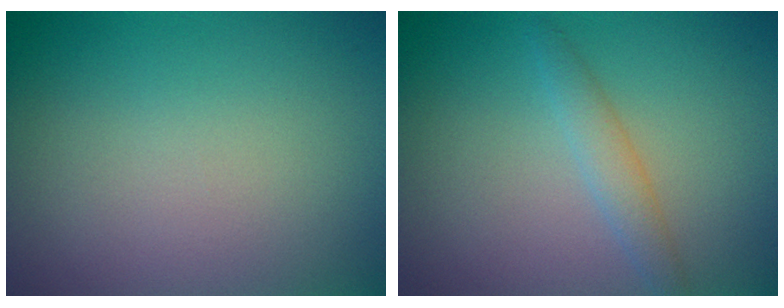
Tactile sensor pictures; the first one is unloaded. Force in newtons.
{"total": 1.9, "press": 1.9, "slide": 0.1}